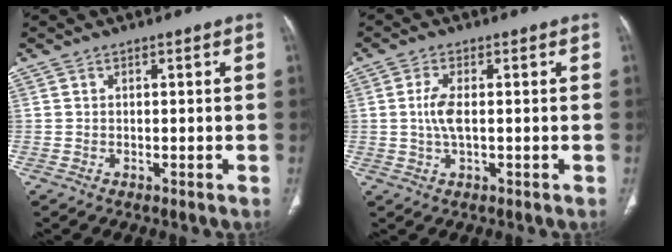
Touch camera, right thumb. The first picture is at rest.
{"total": 3.9, "force": [0.1, 1.5, 3.7], "torque": [-0.090, 0.002, 0.001]}